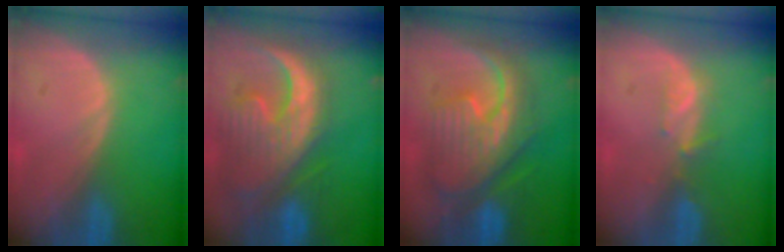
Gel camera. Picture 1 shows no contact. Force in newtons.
{"total": 13.4, "press": 11.4, "slide": 7.0}
{"total": 11.4, "press": 11.3, "slide": 1.1}
{"total": 2.3, "press": 2.1, "slide": 0.8}